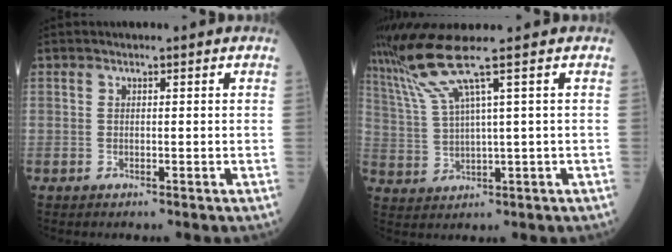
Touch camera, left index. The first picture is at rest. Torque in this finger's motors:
{"motor_torque": [0.04, -0.29, 0.75, 0.21]}